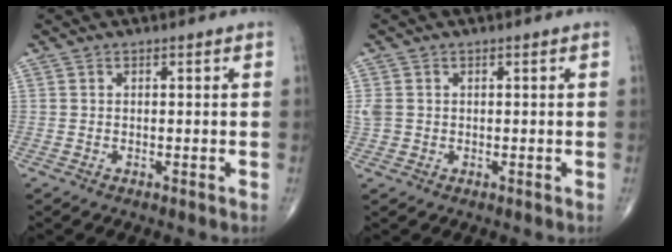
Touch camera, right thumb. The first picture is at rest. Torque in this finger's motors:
{"motor_torque": [-0.09, -0.08, 0.16, 0.16, -0.01]}